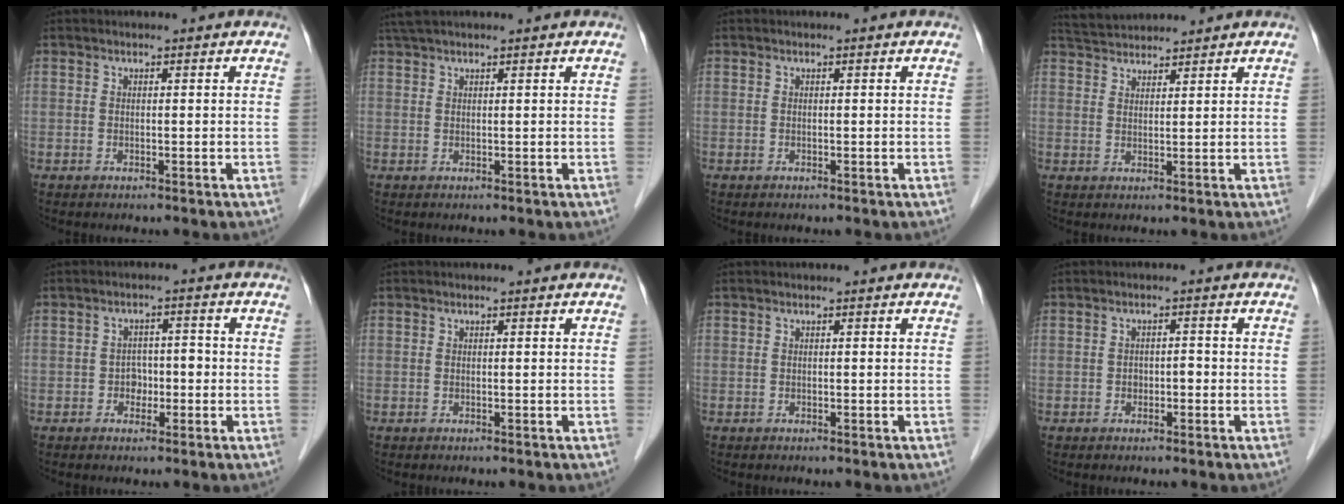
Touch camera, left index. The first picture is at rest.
{"total": 4.5, "force": [3.9, 0.0, 2.1], "torque": [-0.031, 0.039, 0.068]}
{"total": 0.0}
{"total": 5.1, "force": [5.0, 0.5, 0.8], "torque": [-0.020, 0.036, 0.092]}
{"total": 2.9, "force": [-1.0, 2.2, 1.6], "torque": [-0.021, 0.013, -0.015]}
{"total": 0.0}
{"total": 0.0}
{"total": 1.4, "force": [-0.5, 1.0, 0.9], "torque": [-0.012, 0.007, -0.007]}